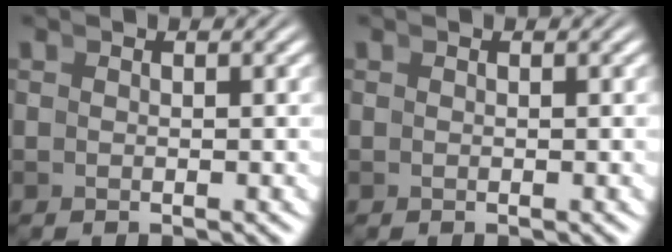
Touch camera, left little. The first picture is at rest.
{"total": 0.0}